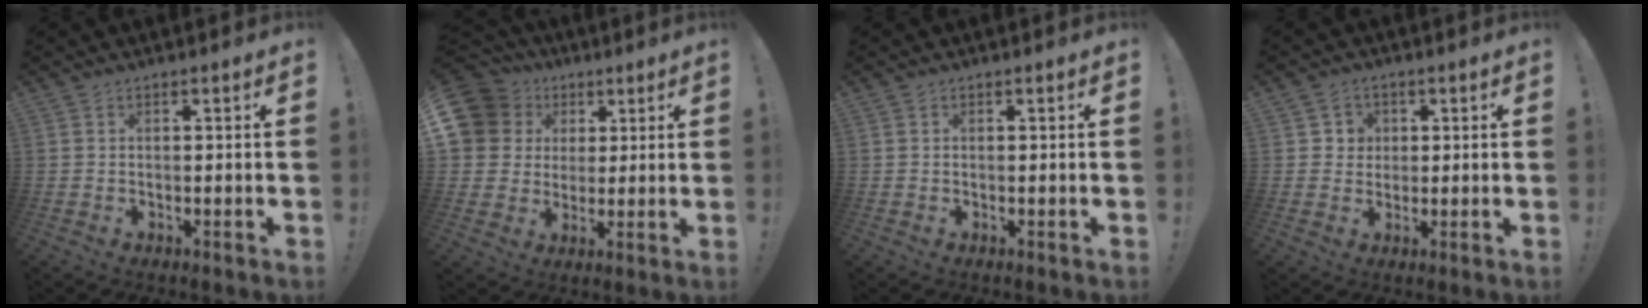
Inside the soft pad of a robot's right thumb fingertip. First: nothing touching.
{"total": 13.6, "force": [4.8, 11.6, 5.2], "torque": [-0.077, -0.017, 0.104]}
{"total": 0.0}
{"total": 4.1, "force": [0.9, 4.0, 0.7], "torque": [-0.013, 0.001, 0.016]}